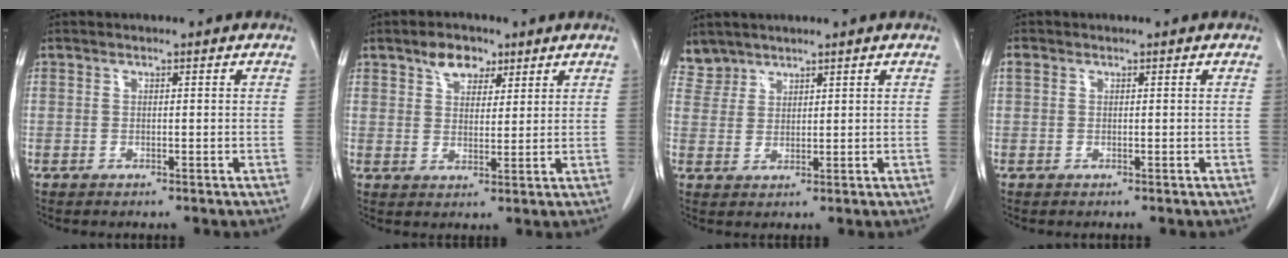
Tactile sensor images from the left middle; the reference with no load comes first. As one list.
[{"total": 4.8, "force": [3.1, 2.8, 2.3], "torque": [-0.038, 0.012, 0.054]}, {"total": 3.5, "force": [3.1, 1.4, -0.6], "torque": [0.016, 0.008, 0.066]}, {"total": 0.8, "force": [0.4, 0.6, 0.3], "torque": [-0.010, 0.013, 0.008]}]